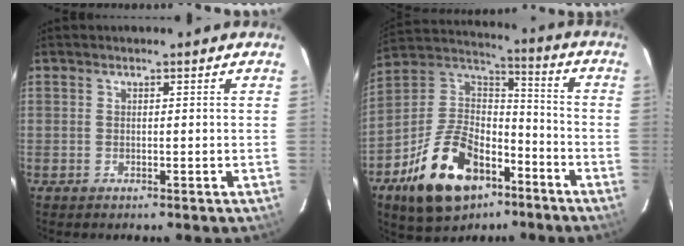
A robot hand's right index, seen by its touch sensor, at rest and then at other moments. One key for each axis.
{"total": 21.2, "fx": -11.5, "fy": 12.1, "fz": 13.1, "tx": -0.275, "ty": 0.019, "tz": -0.186}